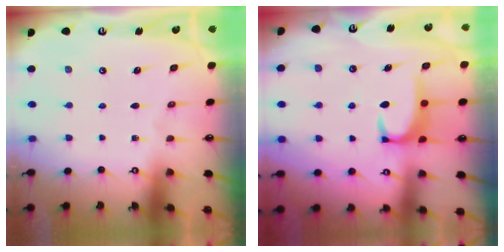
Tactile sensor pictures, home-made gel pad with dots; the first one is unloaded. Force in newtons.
{"total": 3.3, "press": 3.3, "slide": 0.3}